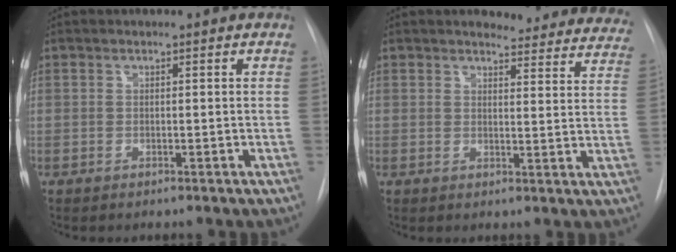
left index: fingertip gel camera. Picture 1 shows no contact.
{"total": 16.7, "force": [15.9, 4.0, 3.4], "torque": [-0.005, -0.063, 0.153]}